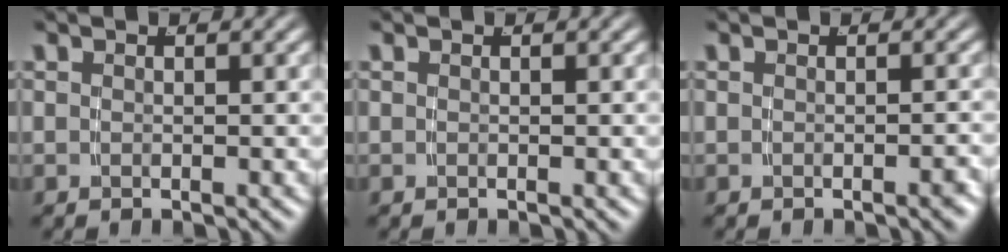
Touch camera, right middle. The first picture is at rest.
{"total": 0.0}
{"total": 0.6, "force": [-0.5, 0.0, 0.4], "torque": [-0.003, 0.006, -0.010]}